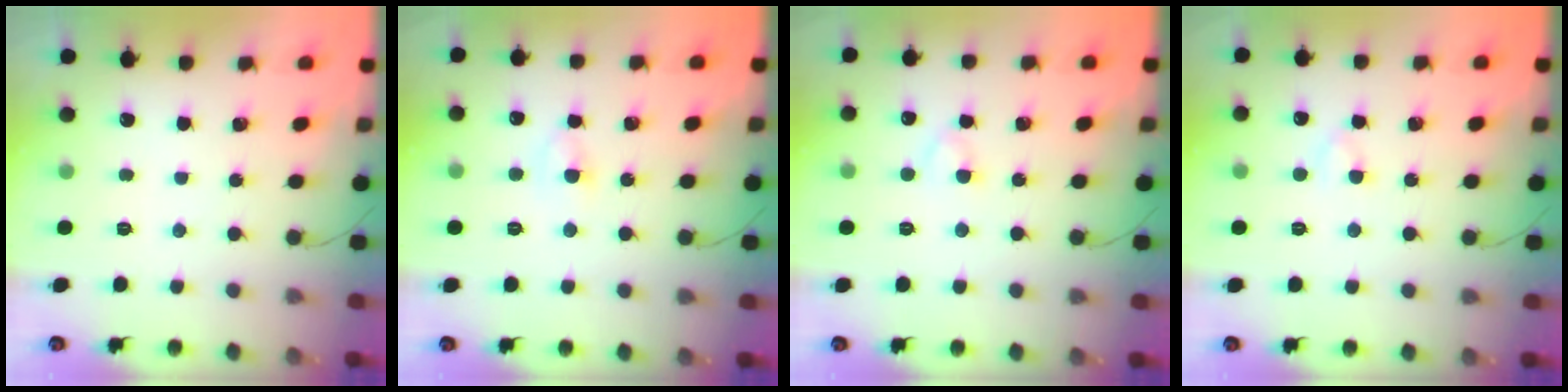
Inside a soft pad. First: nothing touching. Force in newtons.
{"total": 3.6, "press": 3.4, "slide": 1.2}
{"total": 2.7, "press": 2.5, "slide": 1.2}
{"total": 2.6, "press": 2.4, "slide": 1.0}